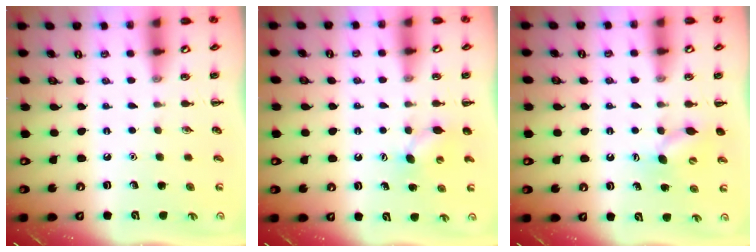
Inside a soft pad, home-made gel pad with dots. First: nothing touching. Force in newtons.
{"total": 4.8, "press": 4.7, "slide": 1.3}
{"total": 7.7, "press": 7.6, "slide": 1.1}